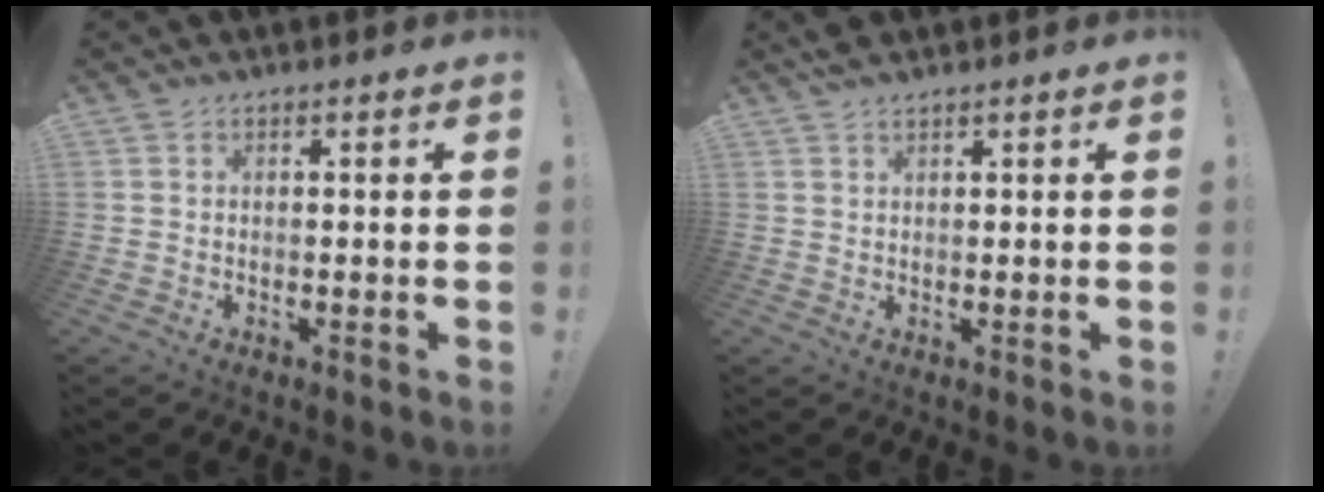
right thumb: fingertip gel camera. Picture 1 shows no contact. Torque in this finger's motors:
{"motor_torque": [-0.21, 1.22, 0.54, 0.39, 0.01]}